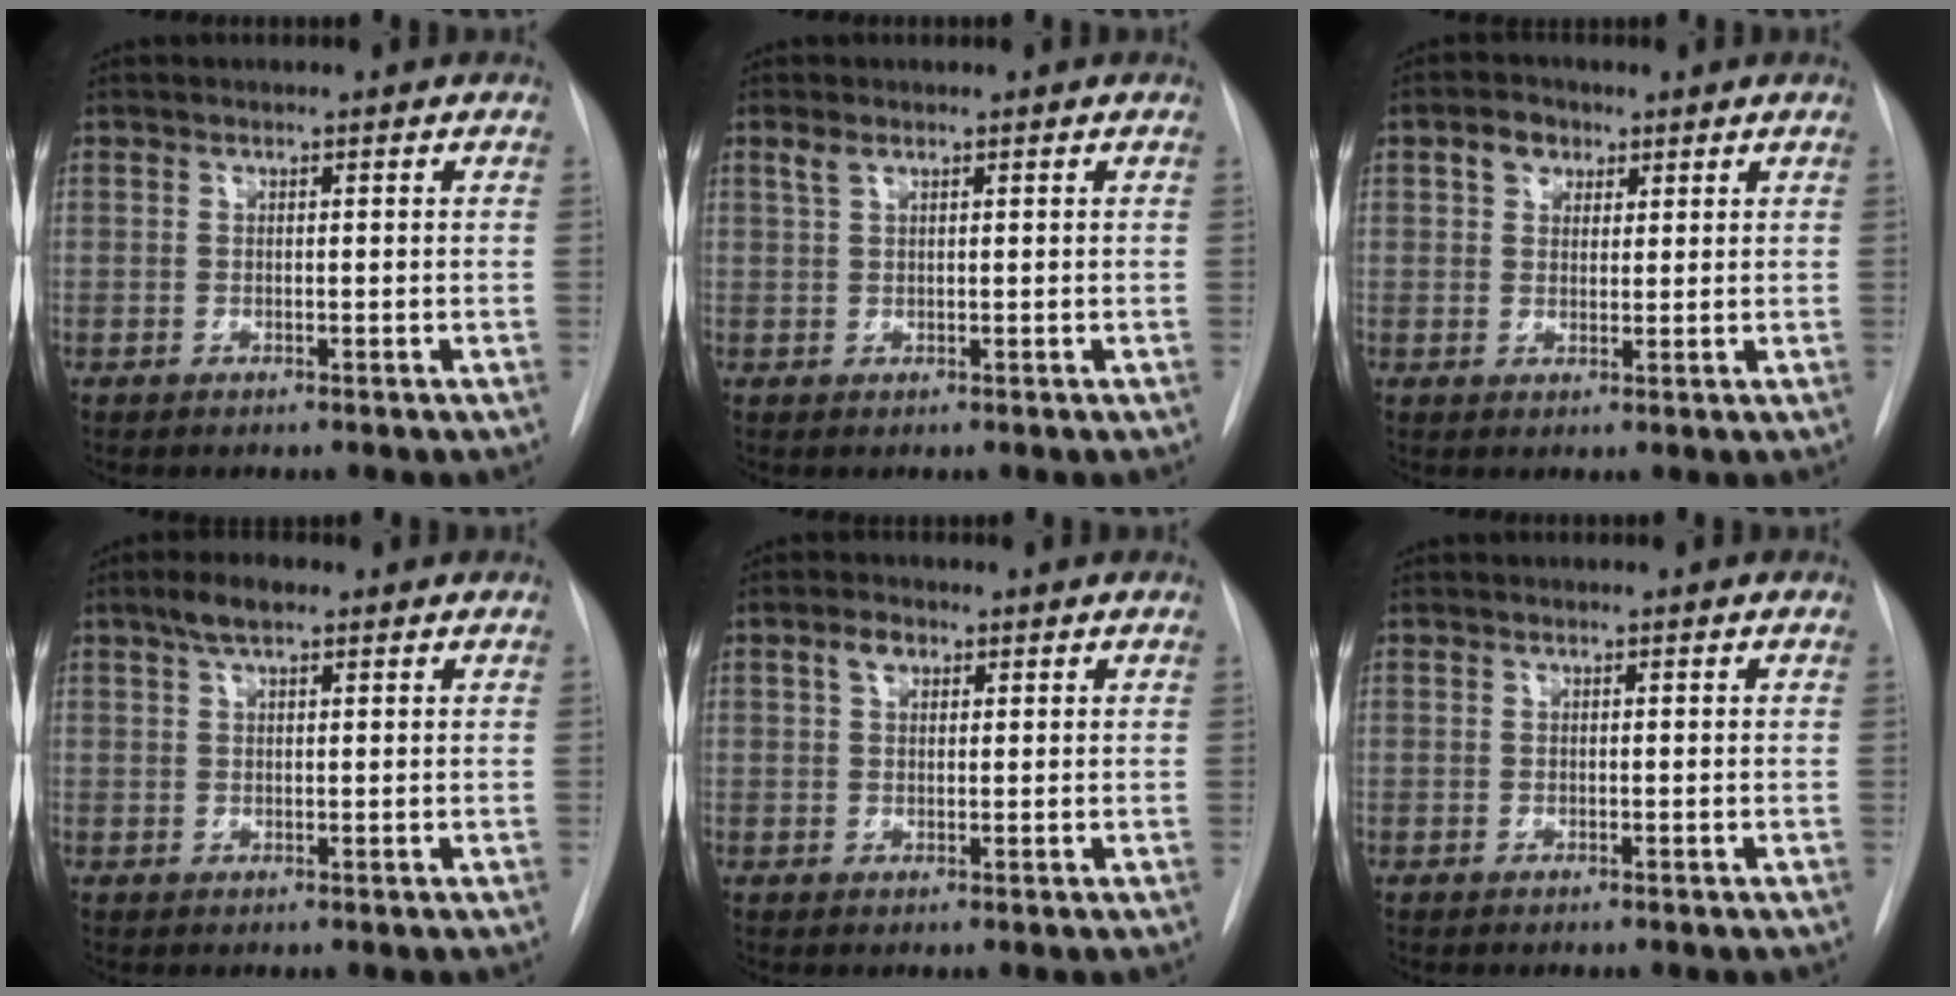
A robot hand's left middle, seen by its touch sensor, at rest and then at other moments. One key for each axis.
{"total": 1.4, "fx": 1.0, "fy": 0.4, "fz": 0.9, "tx": -0.024, "ty": 0.011, "tz": 0.022}
{"total": 3.4, "fx": 1.7, "fy": 2.6, "fz": 1.4, "tx": -0.025, "ty": 0.010, "tz": 0.030}
{"total": 3.5, "fx": 2.2, "fy": 1.1, "fz": 2.4, "tx": -0.049, "ty": 0.011, "tz": 0.042}
{"total": 2.4, "fx": 1.2, "fy": 1.5, "fz": 1.4, "tx": -0.030, "ty": 0.010, "tz": 0.022}
{"total": 0.0}